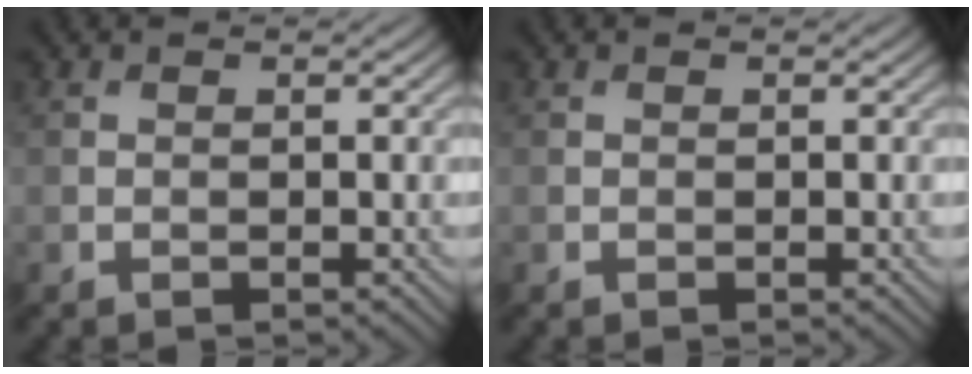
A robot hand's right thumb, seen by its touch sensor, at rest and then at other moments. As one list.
[{"total": 0.0}]